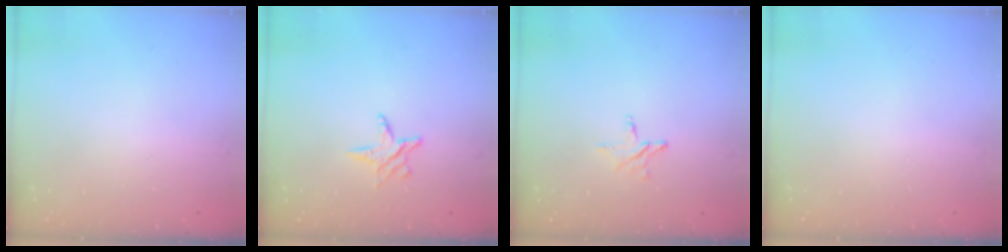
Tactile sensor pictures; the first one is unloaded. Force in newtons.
{"total": 5.3, "press": 5.3, "slide": 0.6}
{"total": 4.7, "press": 4.7, "slide": 0.4}
{"total": 0.0}